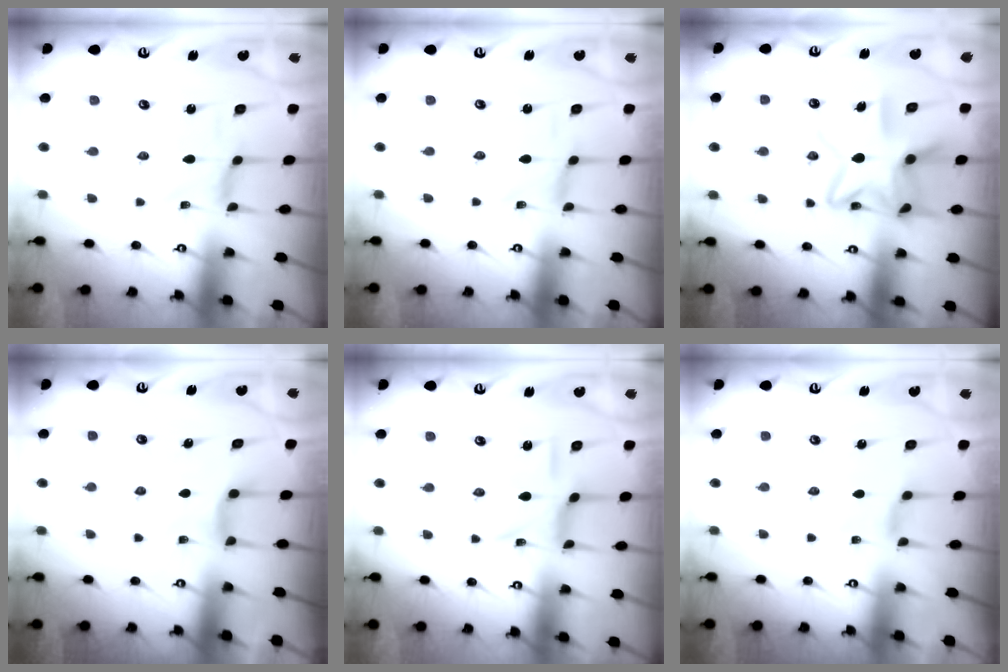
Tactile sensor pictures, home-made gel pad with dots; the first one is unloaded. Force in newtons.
{"total": 0.0}
{"total": 15.1, "press": 15.0, "slide": 1.5}
{"total": 5.9, "press": 5.9, "slide": 0.8}
{"total": 6.3, "press": 6.3, "slide": 0.3}
{"total": 4.1, "press": 4.1, "slide": 0.6}